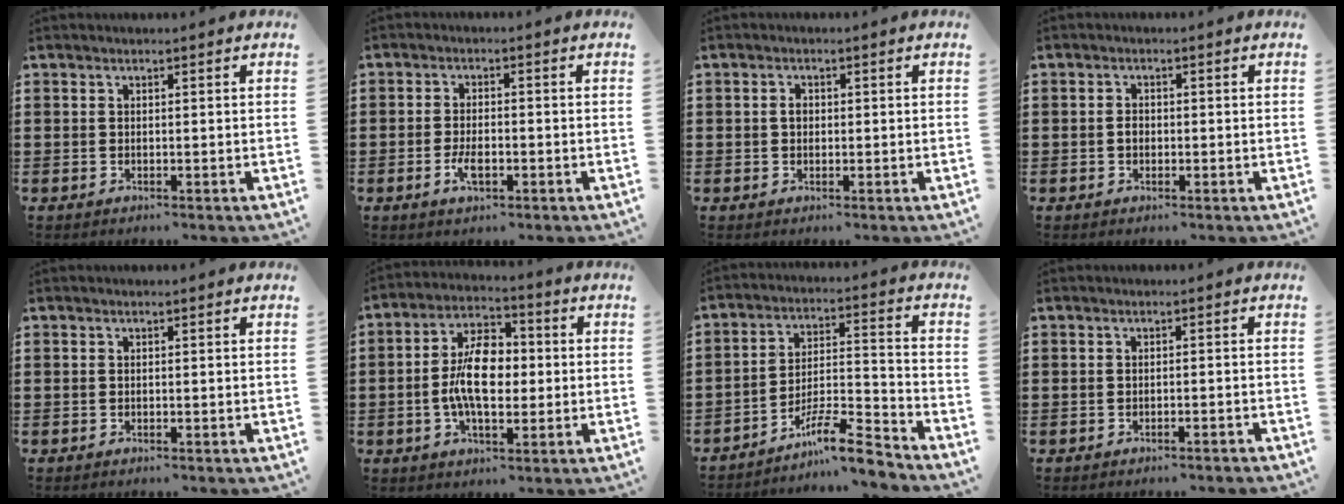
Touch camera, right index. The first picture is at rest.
{"total": 3.5, "force": [-1.3, 1.3, 3.0], "torque": [-0.068, -0.005, -0.027]}
{"total": 1.3, "force": [0.1, 0.9, 0.9], "torque": [-0.020, 0.007, 0.001]}
{"total": 1.3, "force": [-0.2, 0.9, 0.9], "torque": [-0.019, 0.004, -0.005]}
{"total": 0.0}
{"total": 9.2, "force": [-0.6, 4.8, 7.8], "torque": [-0.156, 0.004, -0.016]}
{"total": 9.3, "force": [-7.8, 1.2, 4.9], "torque": [-0.075, 0.019, -0.147]}
{"total": 0.9, "force": [-0.9, -0.1, 0.4], "torque": [-0.007, 0.001, -0.017]}